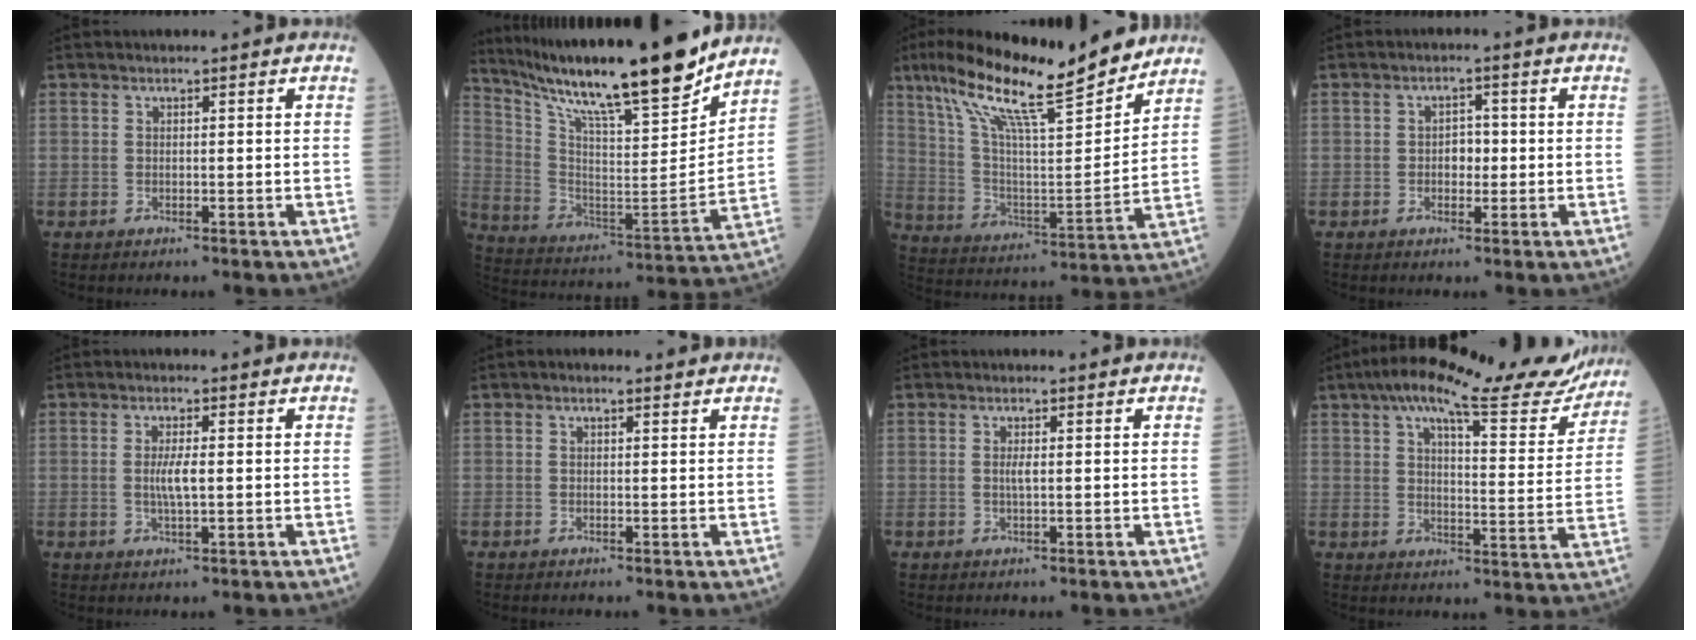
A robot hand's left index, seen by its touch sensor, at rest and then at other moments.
{"total": 24.0, "force": [20.0, 1.4, 13.2], "torque": [-0.239, -0.034, 0.324]}
{"total": 20.4, "force": [15.7, 2.0, 12.8], "torque": [-0.222, 0.007, 0.268]}
{"total": 2.5, "force": [-0.3, 1.6, 1.9], "torque": [-0.025, 0.005, -0.007]}
{"total": 3.1, "force": [-0.1, 0.4, 3.1], "torque": [-0.063, -0.006, -0.002]}
{"total": 1.0, "force": [0.6, 0.5, 0.7], "torque": [-0.017, 0.007, 0.006]}
{"total": 1.2, "force": [0.0, 0.1, 1.2], "torque": [-0.028, -0.002, 0.000]}
{"total": 22.3, "force": [18.7, 4.4, 11.2], "torque": [-0.157, 0.003, 0.232]}